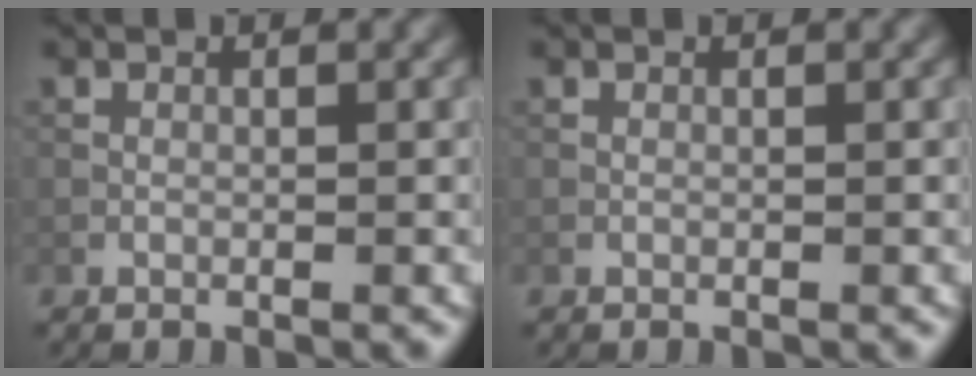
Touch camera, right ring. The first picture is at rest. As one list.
[{"total": 0.0}]